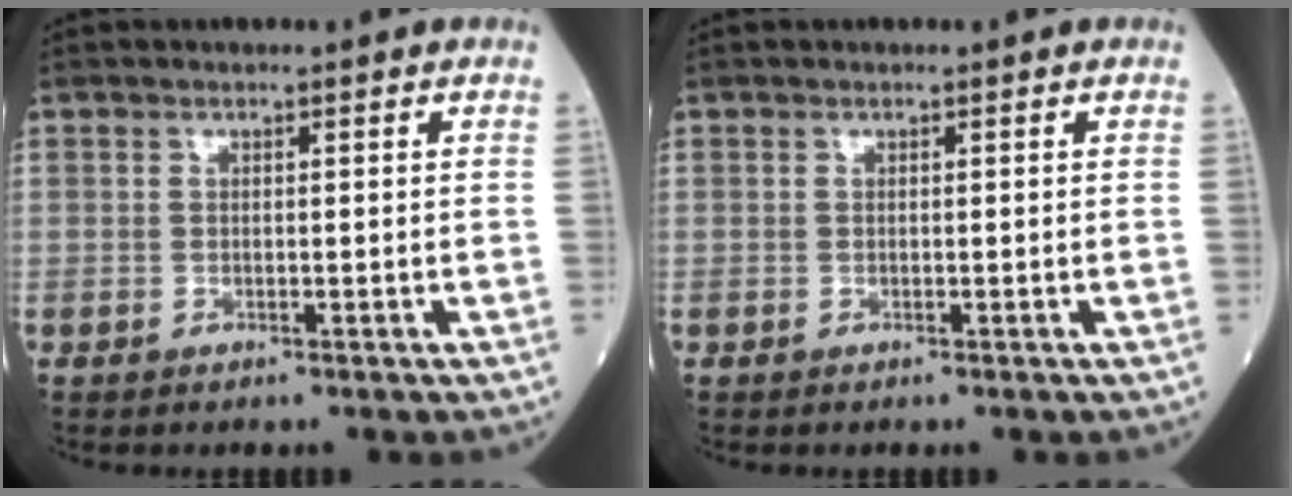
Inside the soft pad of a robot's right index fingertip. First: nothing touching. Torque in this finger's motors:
{"motor_torque": [0.04, 0.03, 0.00, 0.00]}